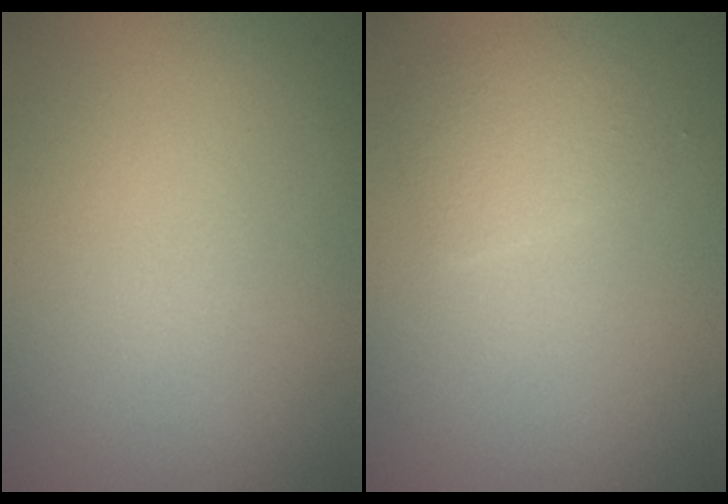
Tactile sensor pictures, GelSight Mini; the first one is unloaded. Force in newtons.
{"total": 1.9, "press": 1.9, "slide": 0.0}